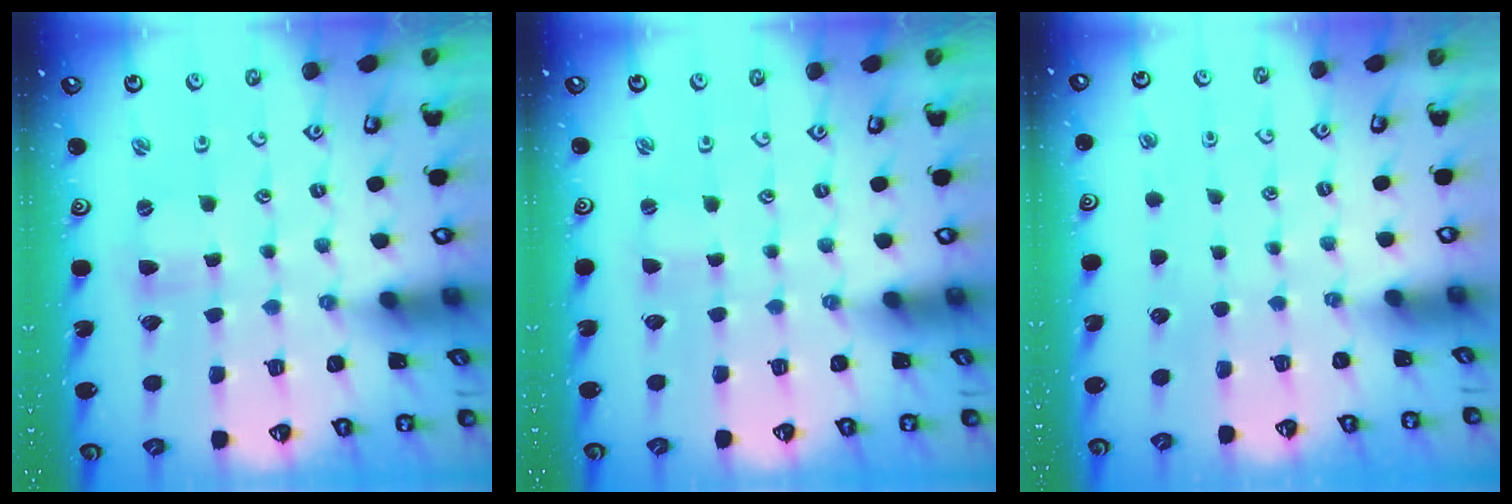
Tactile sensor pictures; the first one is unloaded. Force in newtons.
{"total": 0.0}
{"total": 0.0}